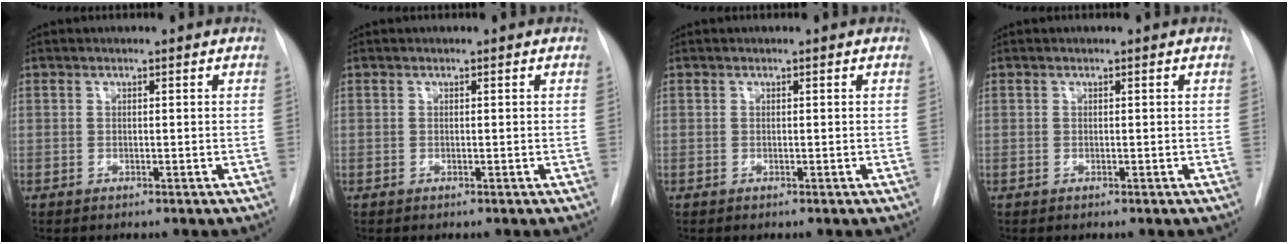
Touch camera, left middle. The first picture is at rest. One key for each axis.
{"total": 0.0}
{"total": 0.0}
{"total": 0.0}